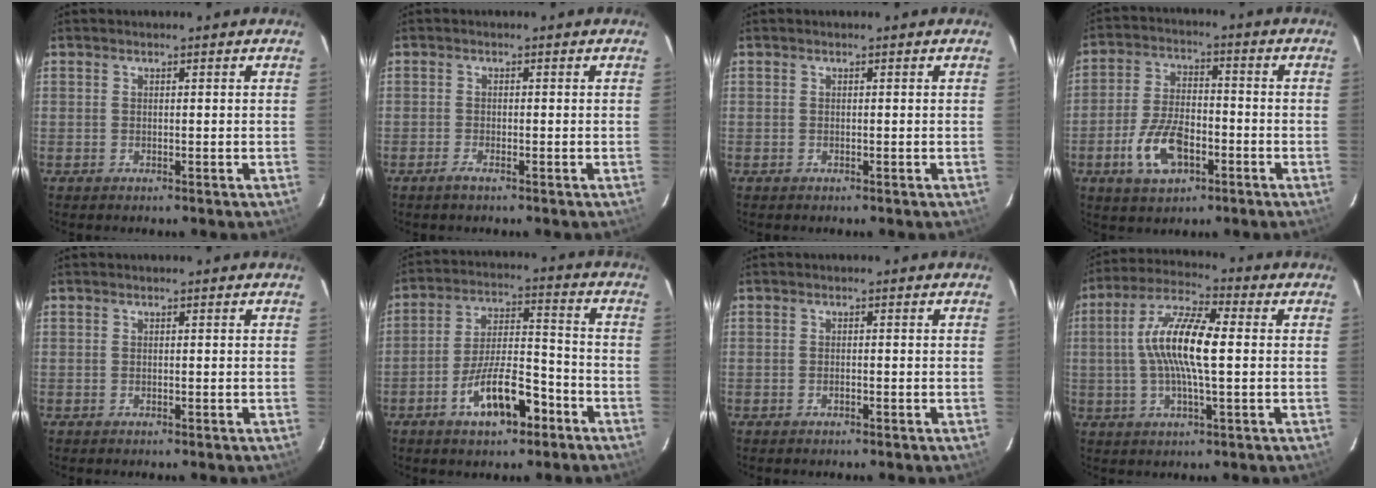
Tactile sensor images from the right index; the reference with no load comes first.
{"total": 1.5, "force": [-1.1, 0.2, 0.9], "torque": [-0.024, -0.002, -0.023]}
{"total": 0.0}
{"total": 10.6, "force": [-4.5, 5.6, 7.8], "torque": [-0.165, 0.005, -0.075]}
{"total": 0.0}
{"total": 11.9, "force": [-6.4, 4.2, 9.1], "torque": [-0.168, 0.010, -0.103]}
{"total": 0.7, "force": [-0.5, 0.2, 0.5], "torque": [-0.010, 0.003, -0.009]}
{"total": 12.4, "force": [0.4, 2.7, 12.1], "torque": [-0.237, 0.014, 0.000]}